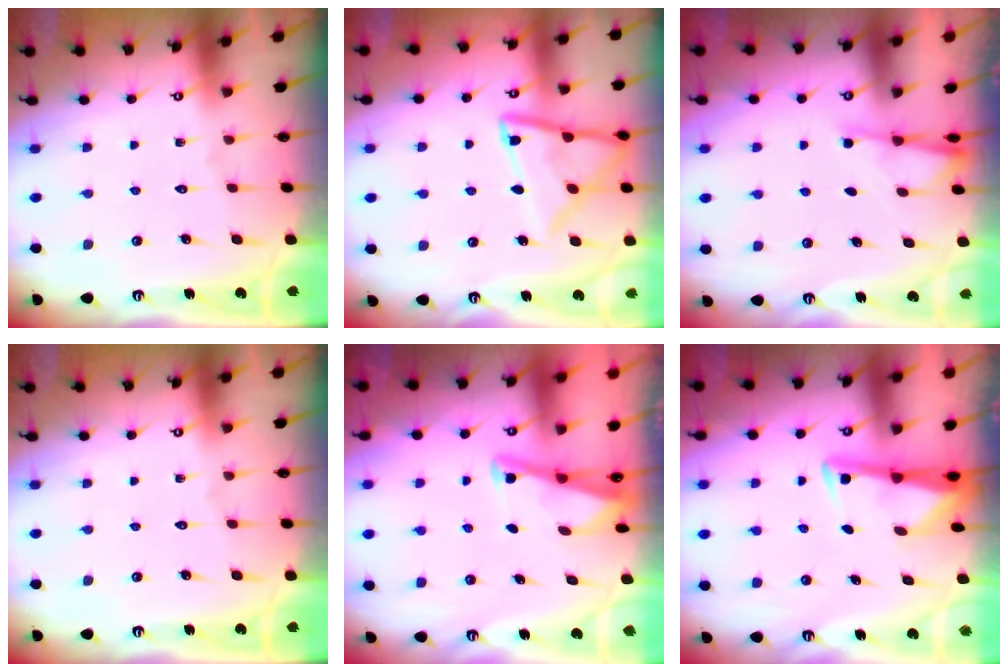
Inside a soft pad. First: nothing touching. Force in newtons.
{"total": 13.9, "press": 13.9, "slide": 1.4}
{"total": 2.4, "press": 2.4, "slide": 0.4}
{"total": 0.0}
{"total": 2.9, "press": 2.9, "slide": 0.4}
{"total": 3.1, "press": 3.1, "slide": 0.4}